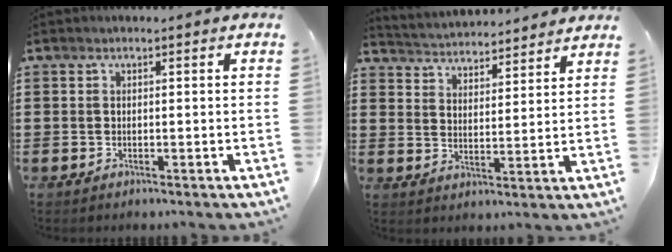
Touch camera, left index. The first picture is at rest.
{"total": 3.5, "force": [3.5, 0.0, -0.6], "torque": [-0.009, -0.028, 0.057]}